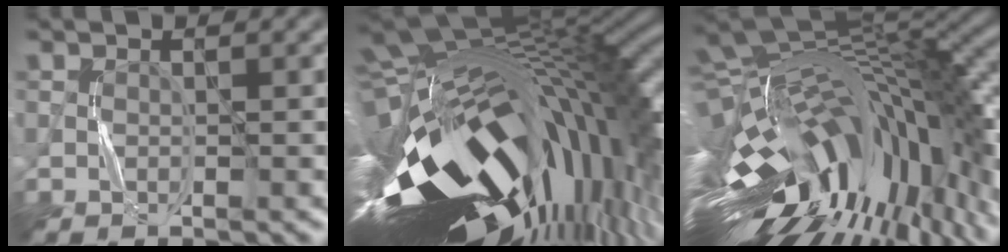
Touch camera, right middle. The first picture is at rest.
{"total": 19.4, "force": [-4.9, 8.5, 16.8], "torque": [-0.295, -0.026, -0.085]}
{"total": 18.7, "force": [-4.8, 7.6, 16.4], "torque": [-0.290, -0.014, -0.081]}